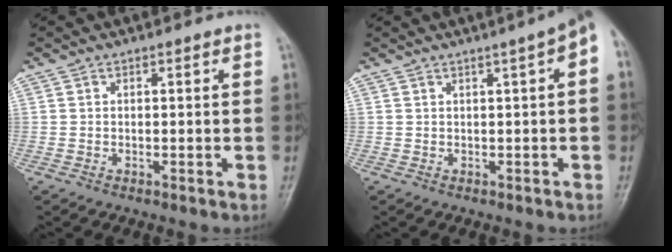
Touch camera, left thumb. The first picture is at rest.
{"total": 4.3, "force": [1.2, 0.5, 4.1], "torque": [-0.045, 0.018, 0.010]}